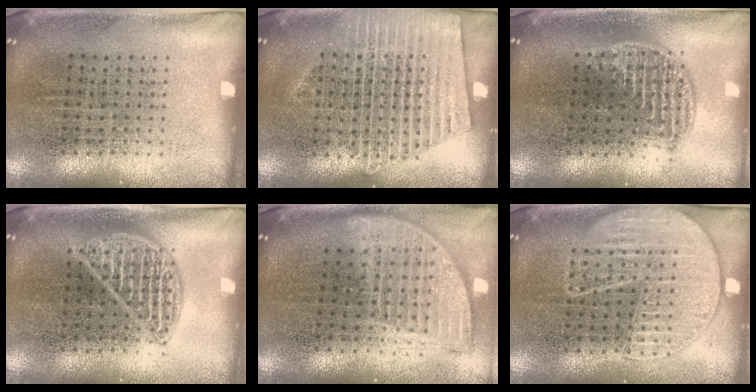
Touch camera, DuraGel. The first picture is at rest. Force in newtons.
{"total": 1.8, "press": 1.8, "slide": 0.3}
{"total": 1.2, "press": 1.1, "slide": 0.6}
{"total": 2.3, "press": 2.3, "slide": 0.3}
{"total": 1.9, "press": 1.5, "slide": 1.1}
{"total": 1.7, "press": 1.6, "slide": 0.2}